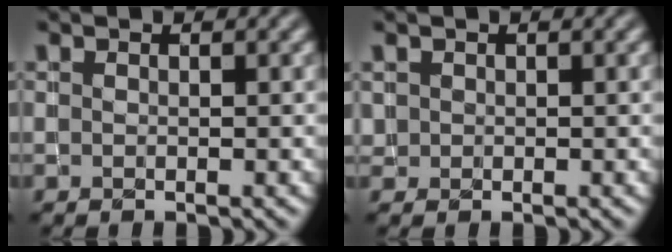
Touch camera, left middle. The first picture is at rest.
{"total": 0.6, "force": [0.2, 0.6, 0.0], "torque": [0.002, 0.001, 0.006]}